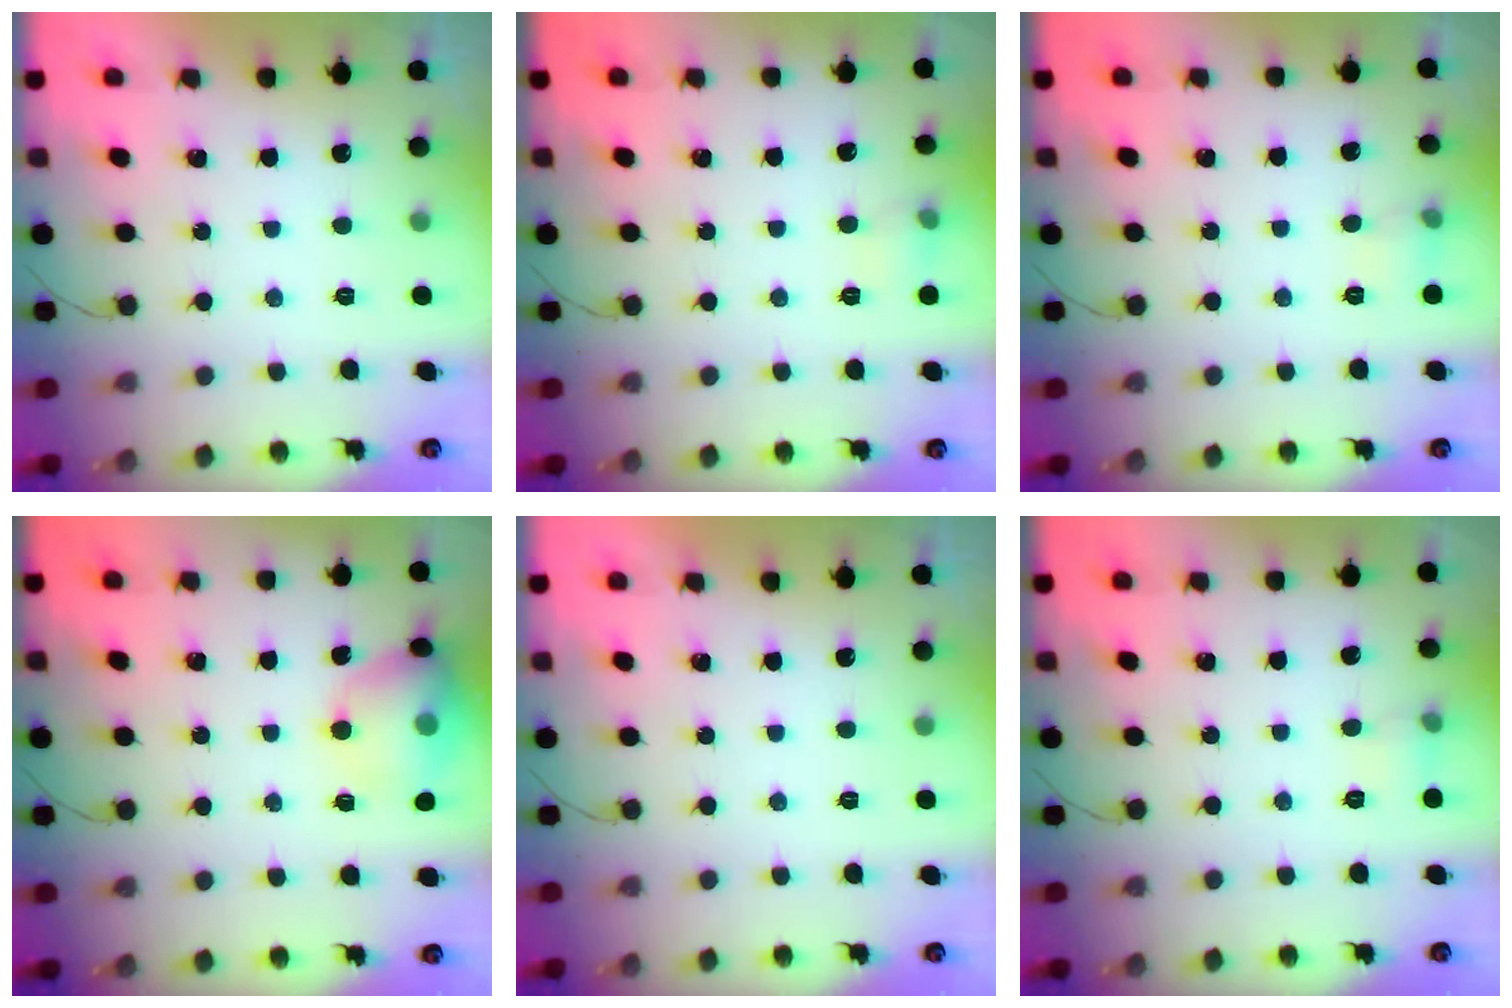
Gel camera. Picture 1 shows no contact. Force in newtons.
{"total": 4.8, "press": 4.6, "slide": 1.4}
{"total": 5.4, "press": 5.2, "slide": 1.7}
{"total": 16.2, "press": 14.7, "slide": 6.6}
{"total": 0.0}
{"total": 4.3, "press": 3.9, "slide": 1.7}